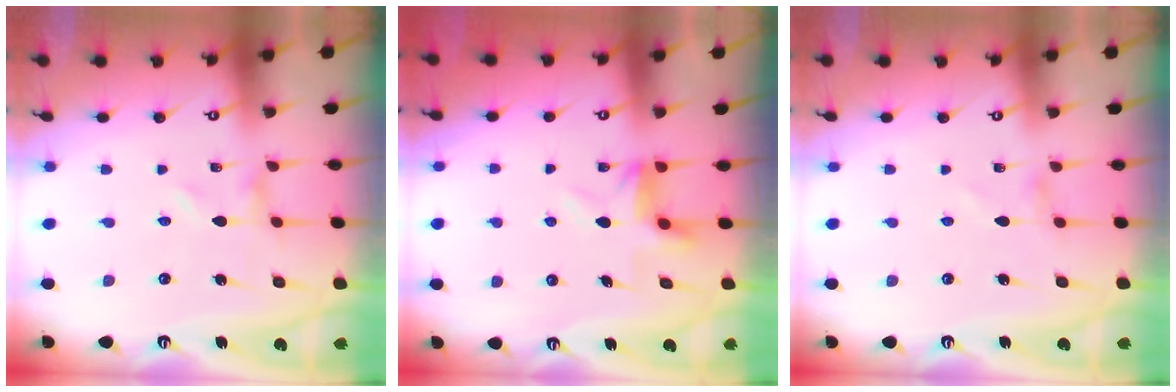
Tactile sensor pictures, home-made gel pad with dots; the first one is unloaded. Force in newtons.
{"total": 5.6, "press": 5.5, "slide": 1.4}
{"total": 0.7, "press": 0.7, "slide": 0.2}